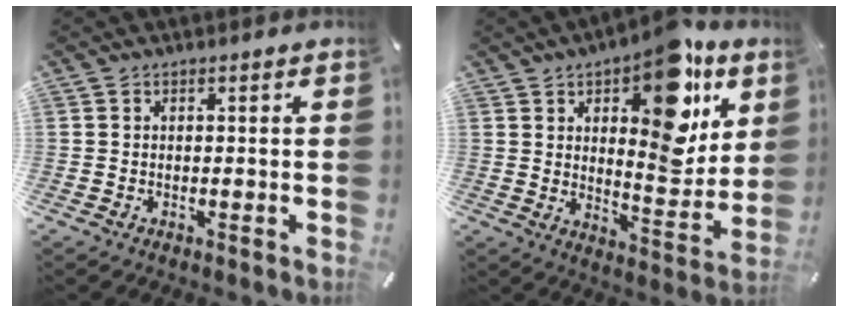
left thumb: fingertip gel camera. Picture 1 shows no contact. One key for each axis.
{"total": 18.1, "fx": 9.3, "fy": 8.8, "fz": 12.8, "tx": -0.149, "ty": -0.068, "tz": 0.152}